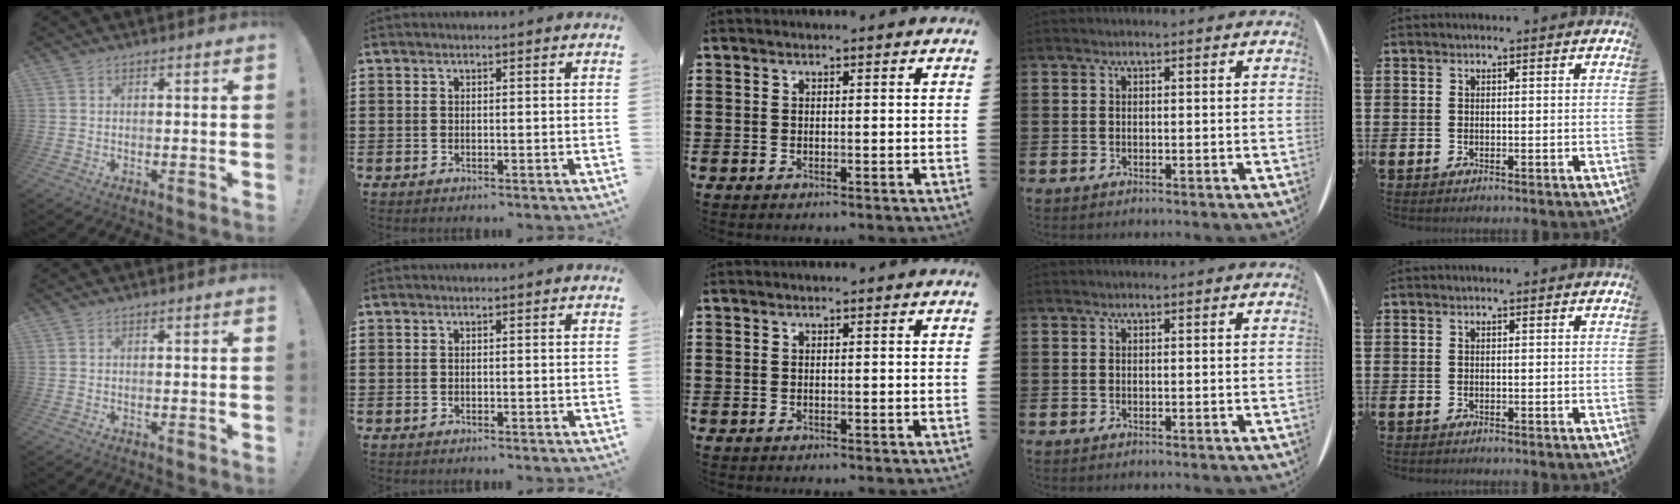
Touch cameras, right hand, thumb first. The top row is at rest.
{}